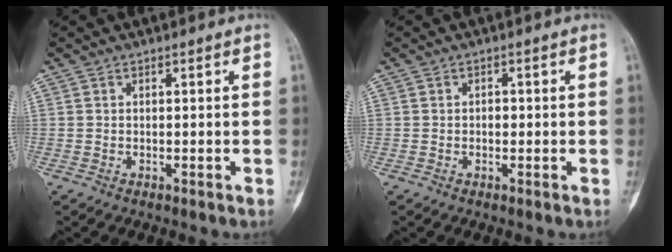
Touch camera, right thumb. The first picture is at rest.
{"total": 1.2, "force": [-0.1, 0.9, 0.8], "torque": [-0.006, 0.003, -0.004]}